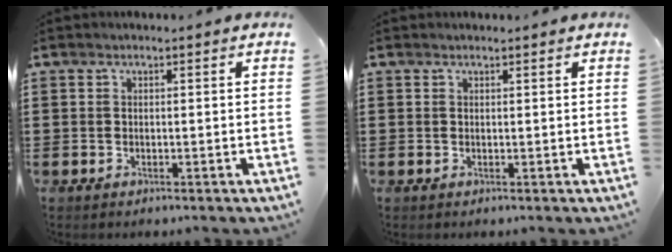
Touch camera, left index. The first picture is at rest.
{"total": 0.5, "force": [0.5, 0.1, 0.1], "torque": [-0.003, 0.001, 0.010]}